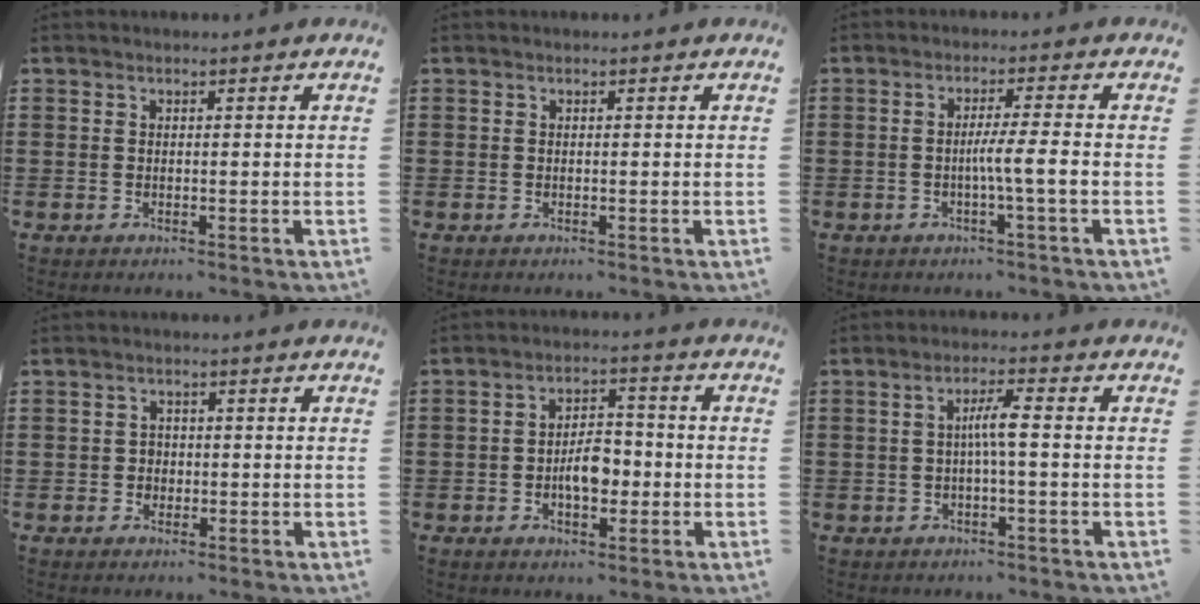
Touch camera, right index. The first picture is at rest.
{"total": 0.0}
{"total": 4.3, "force": [-0.9, -0.4, 4.2], "torque": [-0.076, -0.006, -0.021]}
{"total": 1.5, "force": [-0.4, 1.4, 0.4], "torque": [-0.013, 0.003, -0.011]}
{"total": 5.1, "force": [-1.2, 2.7, 4.2], "torque": [-0.059, 0.003, -0.026]}
{"total": 3.7, "force": [-0.3, 0.2, 3.7], "torque": [-0.070, 0.002, -0.010]}